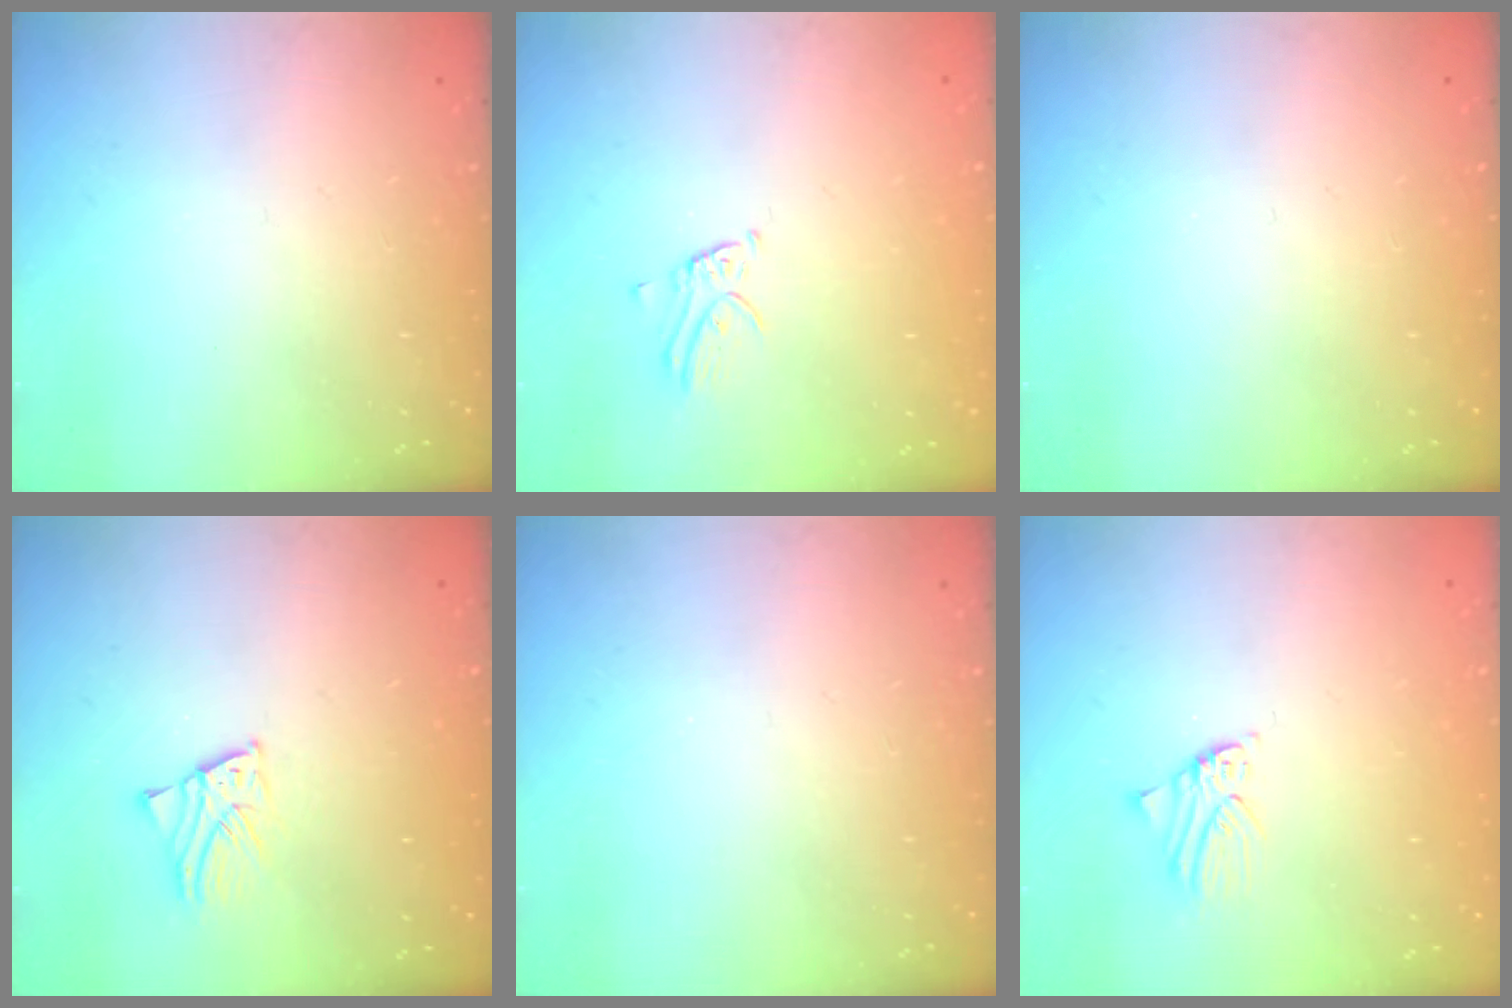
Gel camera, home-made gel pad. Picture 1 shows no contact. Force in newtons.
{"total": 2.9, "press": 2.9, "slide": 0.2}
{"total": 0.0}
{"total": 2.3, "press": 2.3, "slide": 0.2}
{"total": 0.0}
{"total": 0.8, "press": 0.8, "slide": 0.1}